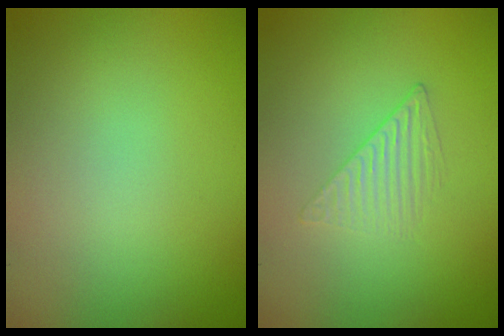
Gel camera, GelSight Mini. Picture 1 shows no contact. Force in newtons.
{"total": 1.3, "press": 0.4, "slide": 1.2}